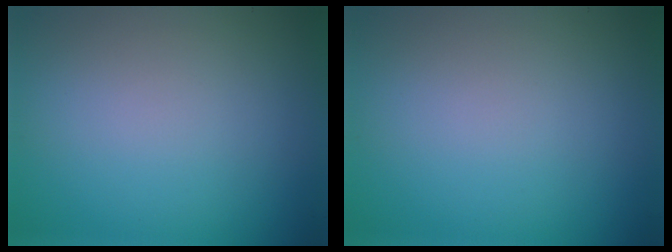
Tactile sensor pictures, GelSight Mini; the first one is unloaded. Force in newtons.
{"total": 0.0}